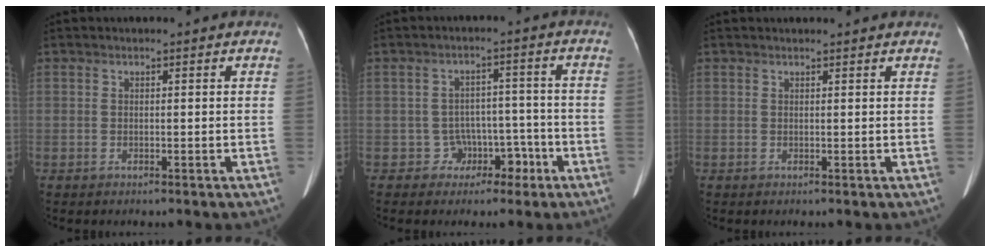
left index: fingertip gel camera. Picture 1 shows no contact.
{"total": 4.7, "force": [-2.5, 4.1, 0.1], "torque": [0.014, 0.024, -0.030]}
{"total": 3.0, "force": [2.9, 0.3, 0.8], "torque": [-0.013, 0.021, 0.033]}